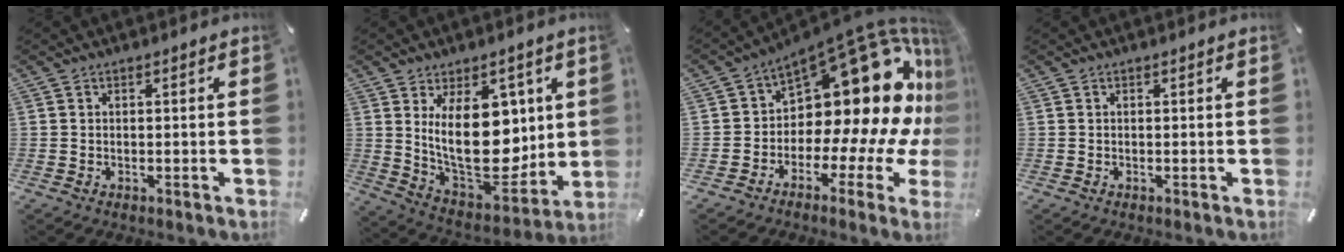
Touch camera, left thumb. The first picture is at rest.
{"total": 21.1, "force": [5.2, 12.5, 16.2], "torque": [-0.275, -0.057, 0.090]}
{"total": 22.9, "force": [6.6, 12.6, 17.9], "torque": [-0.235, -0.090, 0.131]}
{"total": 0.0}